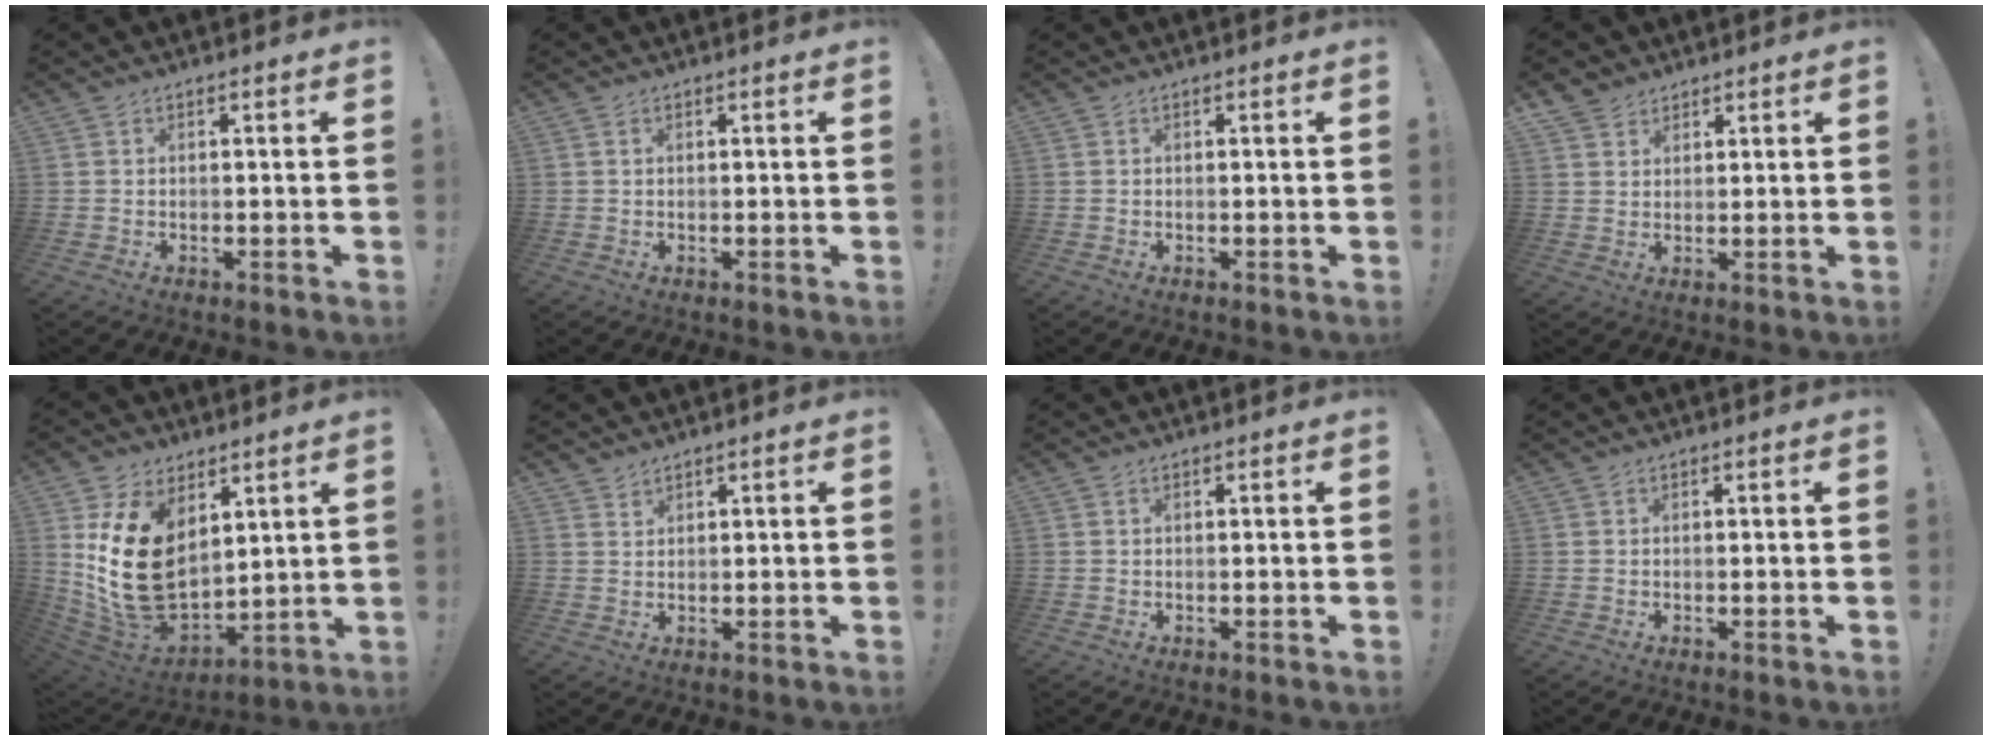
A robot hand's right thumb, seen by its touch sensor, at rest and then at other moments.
{"total": 0.0}
{"total": 0.0}
{"total": 4.1, "force": [3.4, 2.3, 0.3], "torque": [-0.003, -0.021, 0.064]}
{"total": 20.0, "force": [4.3, 13.8, 13.8], "torque": [-0.275, -0.037, 0.090]}
{"total": 1.5, "force": [1.5, 0.0, 0.2], "torque": [-0.001, -0.013, 0.029]}
{"total": 0.0}
{"total": 0.0}